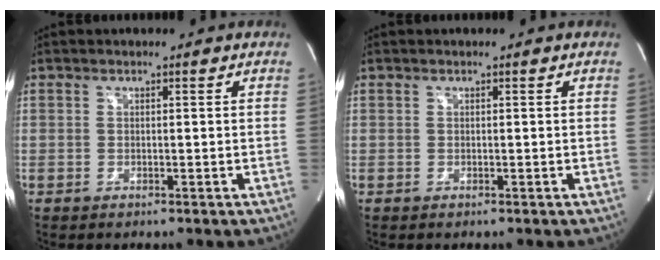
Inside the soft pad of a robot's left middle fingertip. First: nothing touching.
{"total": 0.0}